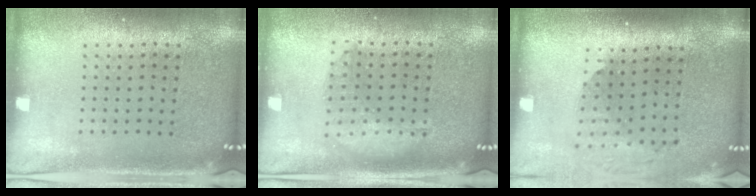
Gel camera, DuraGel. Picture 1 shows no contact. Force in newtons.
{"total": 1.5, "press": 1.5, "slide": 0.5}
{"total": 1.8, "press": 1.4, "slide": 1.2}